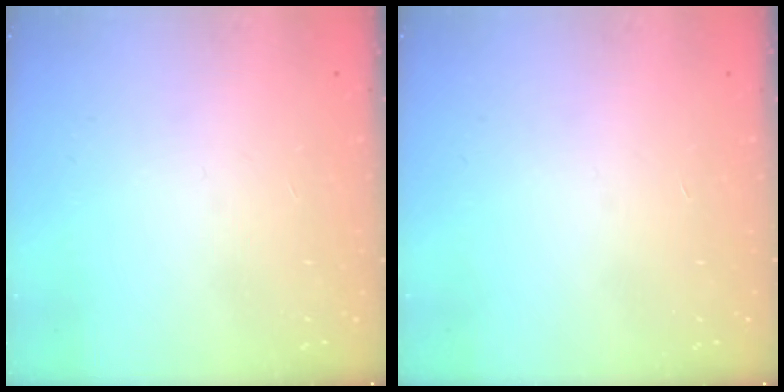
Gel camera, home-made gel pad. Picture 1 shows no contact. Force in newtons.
{"total": 0.0}